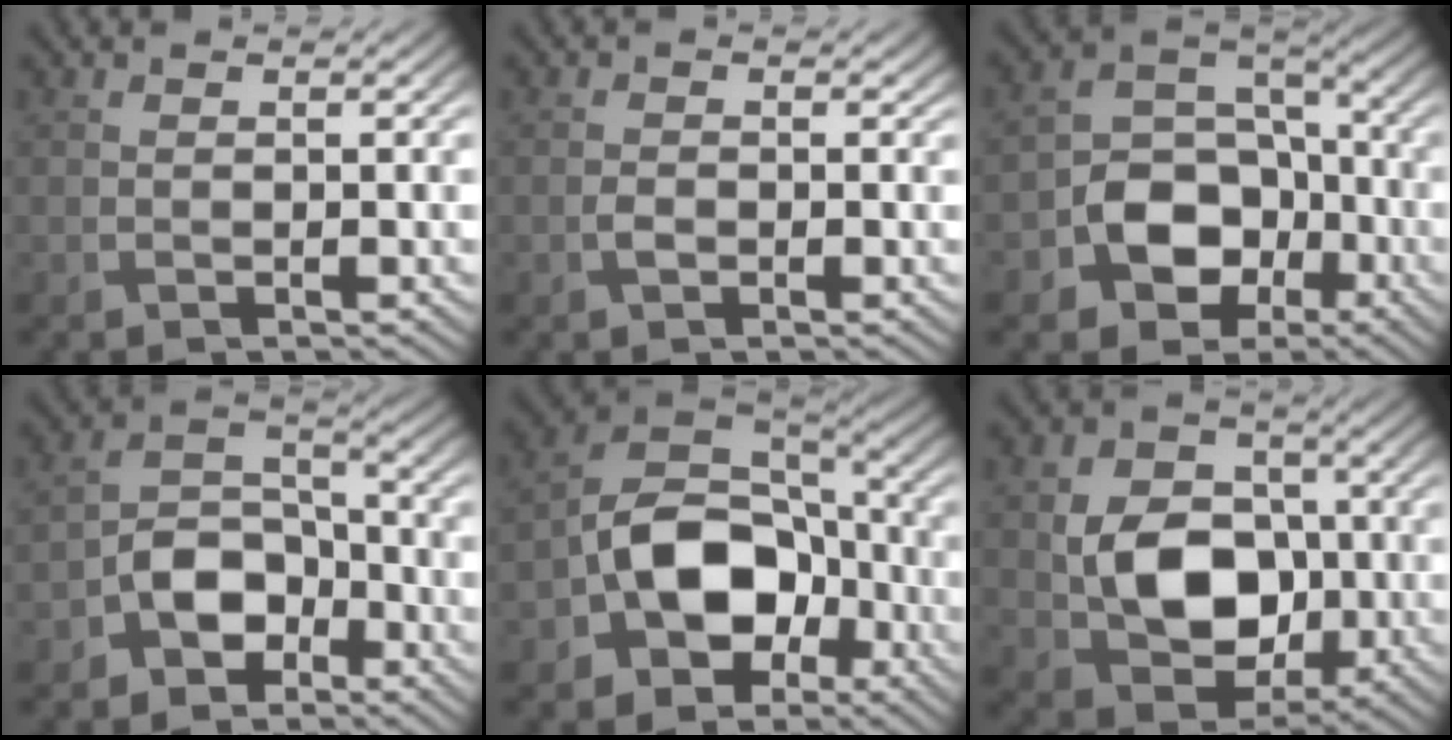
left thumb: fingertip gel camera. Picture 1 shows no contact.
{"total": 1.2, "force": [-0.4, 0.8, 0.8], "torque": [-0.019, 0.000, -0.010]}
{"total": 10.1, "force": [-4.0, 7.5, 5.5], "torque": [-0.105, -0.010, -0.081]}
{"total": 7.4, "force": [-4.1, 4.9, 3.8], "torque": [-0.071, 0.005, -0.090]}
{"total": 12.7, "force": [-4.8, 8.9, 7.7], "torque": [-0.144, -0.016, -0.104]}
{"total": 10.4, "force": [-1.1, 7.8, 6.8], "torque": [-0.143, -0.007, -0.023]}